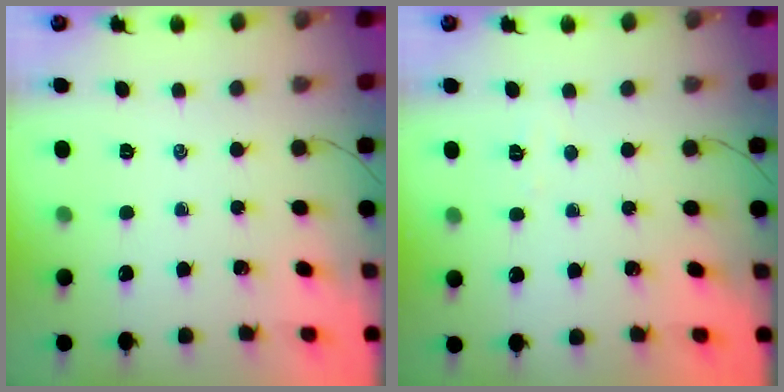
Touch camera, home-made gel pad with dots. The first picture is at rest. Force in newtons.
{"total": 2.4, "press": 2.3, "slide": 0.6}